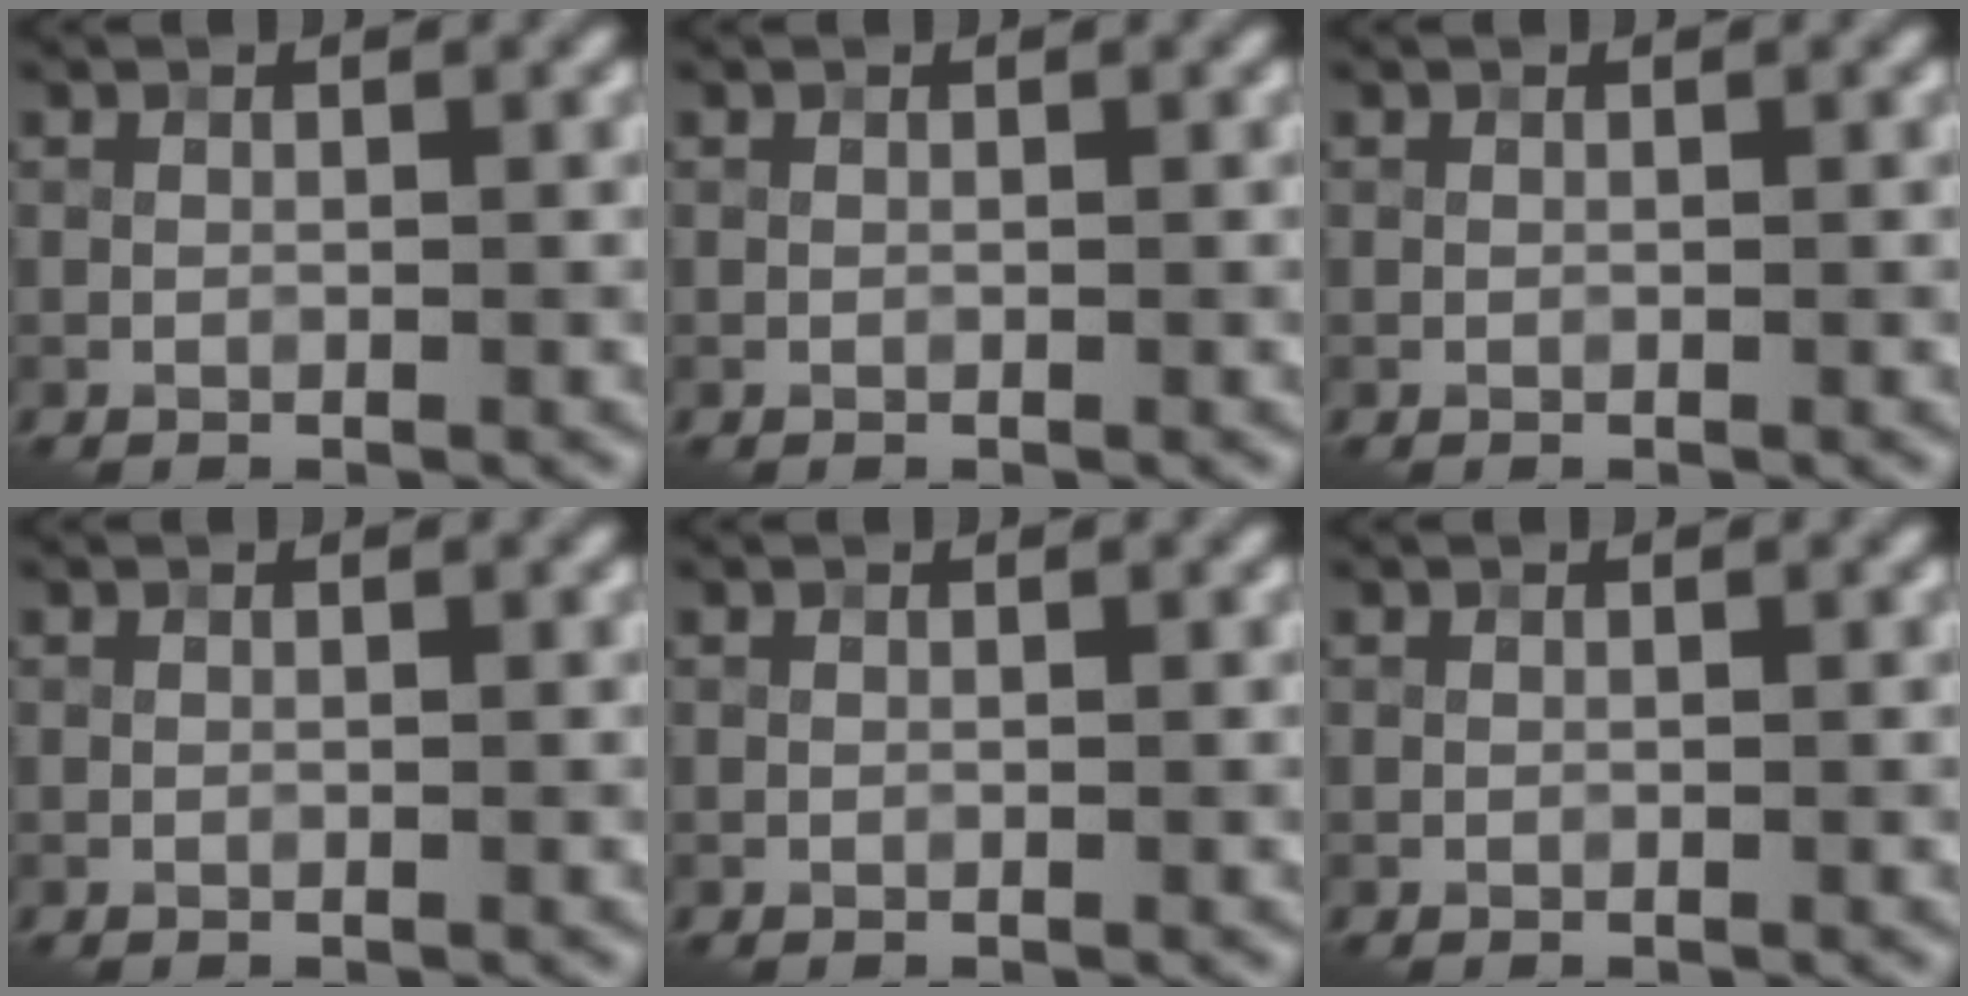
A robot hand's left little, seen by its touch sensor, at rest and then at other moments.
{"total": 0.0}
{"total": 0.0}
{"total": 0.0}
{"total": 0.0}
{"total": 0.0}